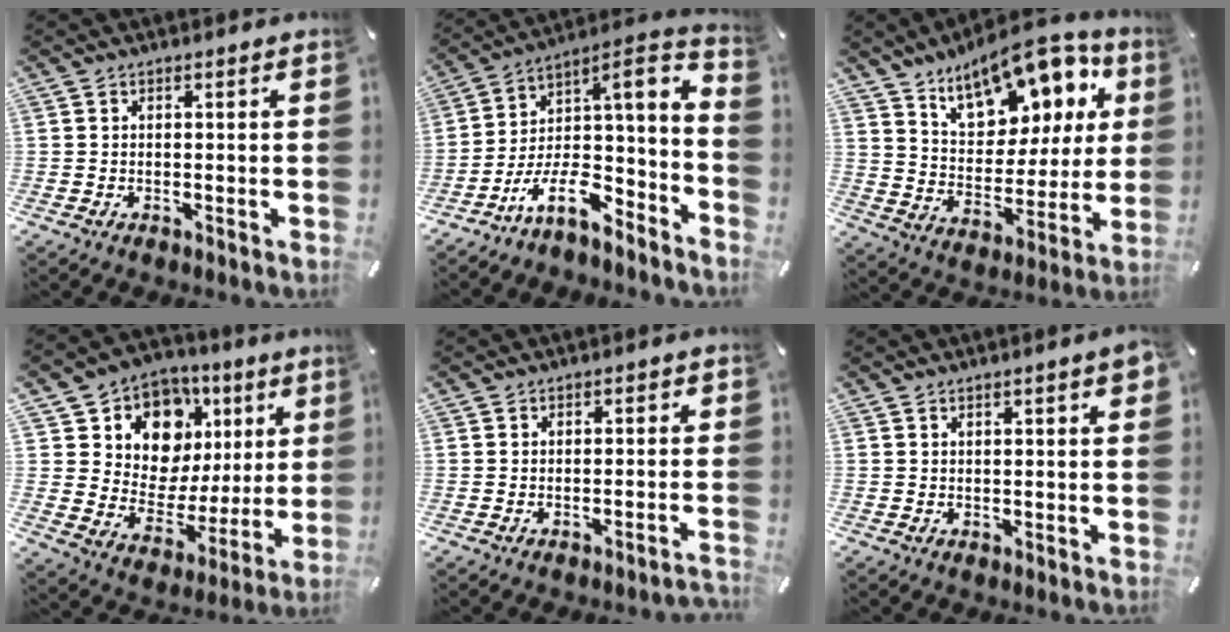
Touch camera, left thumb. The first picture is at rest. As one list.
[{"total": 10.5, "force": [-5.1, 3.9, 8.3], "torque": [-0.128, 0.002, -0.096]}, {"total": 18.0, "force": [12.1, 9.6, 9.4], "torque": [-0.141, -0.082, 0.207]}, {"total": 13.3, "force": [6.7, 10.5, 4.8], "torque": [-0.080, -0.057, 0.125]}, {"total": 1.7, "force": [-1.3, 0.3, 1.0], "torque": [-0.018, 0.005, -0.024]}, {"total": 2.7, "force": [1.1, 0.5, 2.4], "torque": [-0.047, 0.001, 0.019]}]